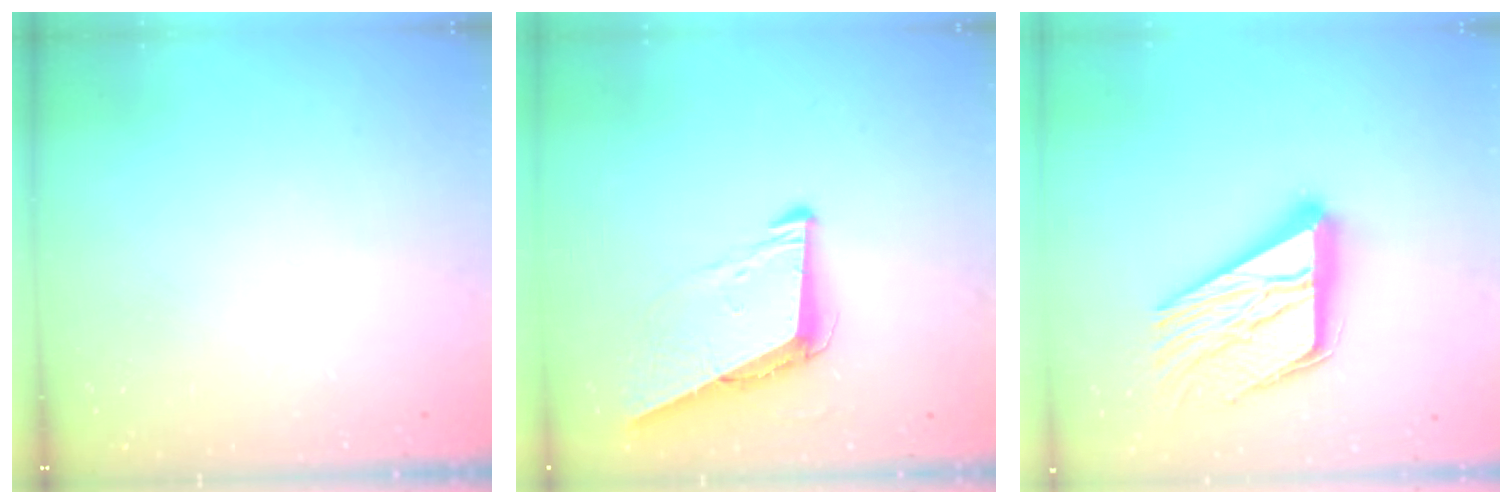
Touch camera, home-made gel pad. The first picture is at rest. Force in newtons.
{"total": 7.4, "press": 7.3, "slide": 1.4}
{"total": 21.0, "press": 20.9, "slide": 2.1}